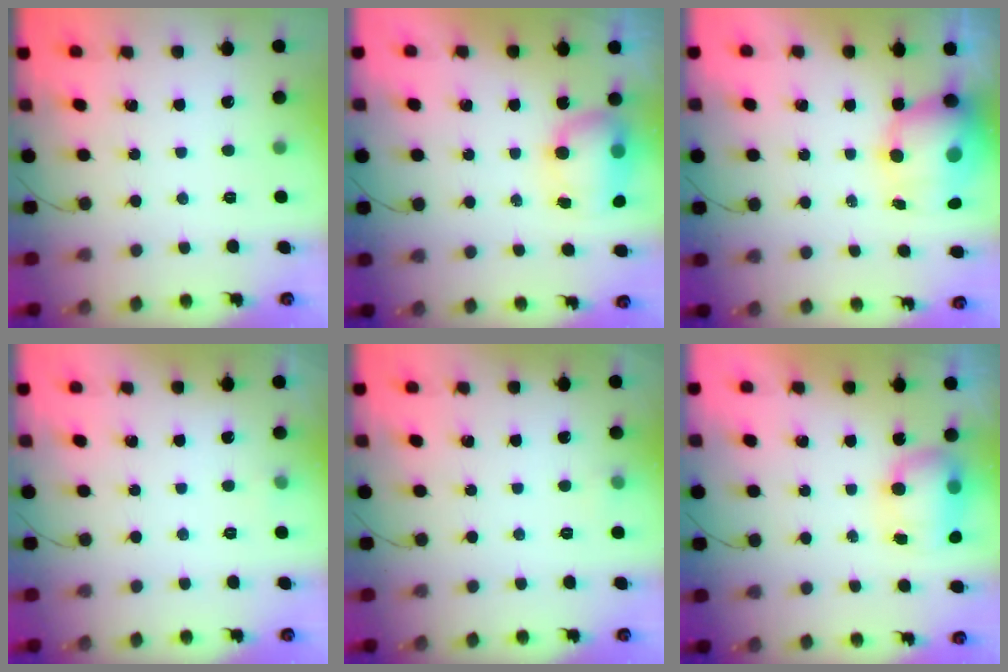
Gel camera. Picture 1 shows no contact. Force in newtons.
{"total": 11.5, "press": 9.0, "slide": 7.2}
{"total": 11.7, "press": 11.3, "slide": 3.1}
{"total": 2.9, "press": 2.6, "slide": 1.2}
{"total": 4.2, "press": 4.0, "slide": 1.2}
{"total": 8.7, "press": 8.3, "slide": 2.5}